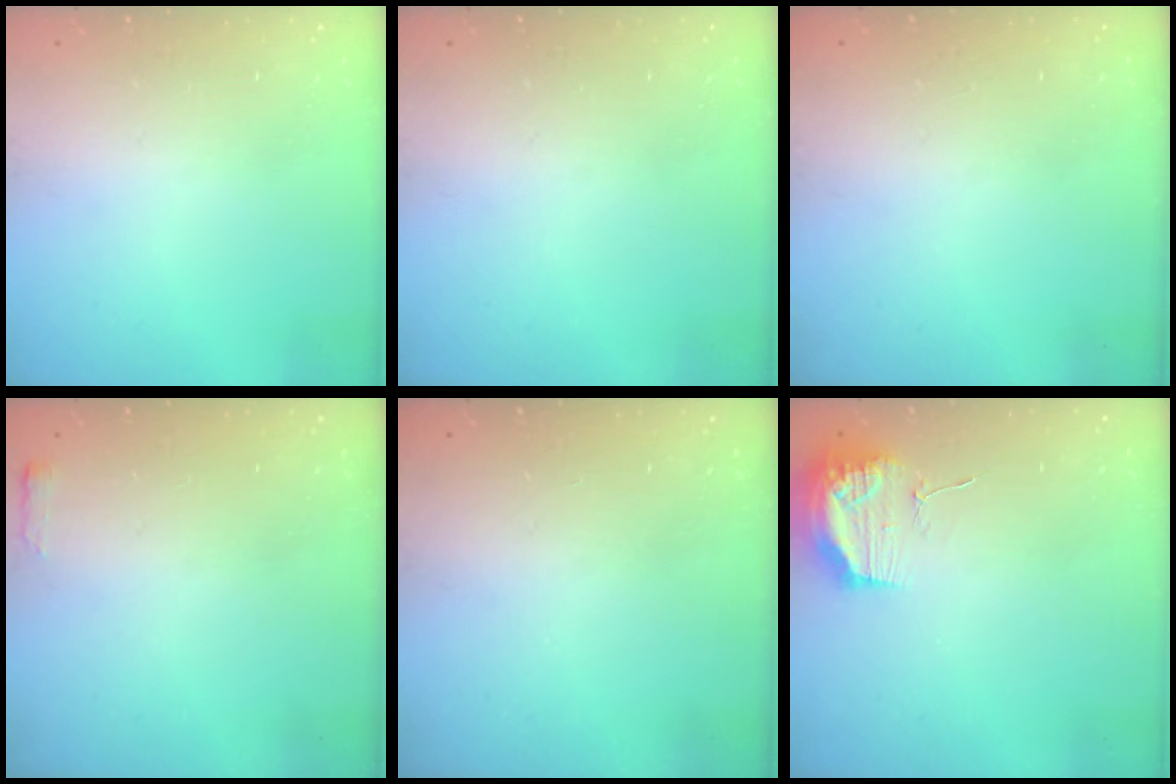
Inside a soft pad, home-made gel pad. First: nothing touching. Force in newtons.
{"total": 0.0}
{"total": 0.0}
{"total": 2.4, "press": 2.4, "slide": 0.4}
{"total": 0.0}
{"total": 12.3, "press": 12.3, "slide": 1.1}